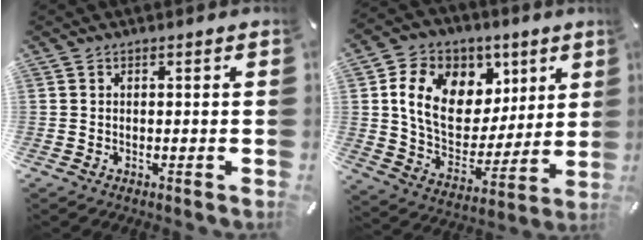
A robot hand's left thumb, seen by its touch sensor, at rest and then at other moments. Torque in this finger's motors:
{"motor_torque": [2.04, 2.02, 1.93, -0.84, 0.24]}